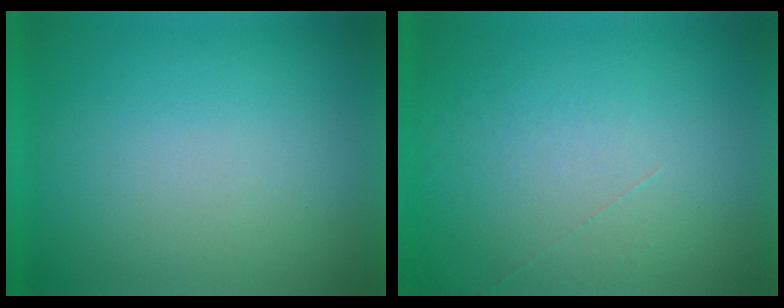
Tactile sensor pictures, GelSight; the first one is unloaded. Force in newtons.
{"total": 1.2}